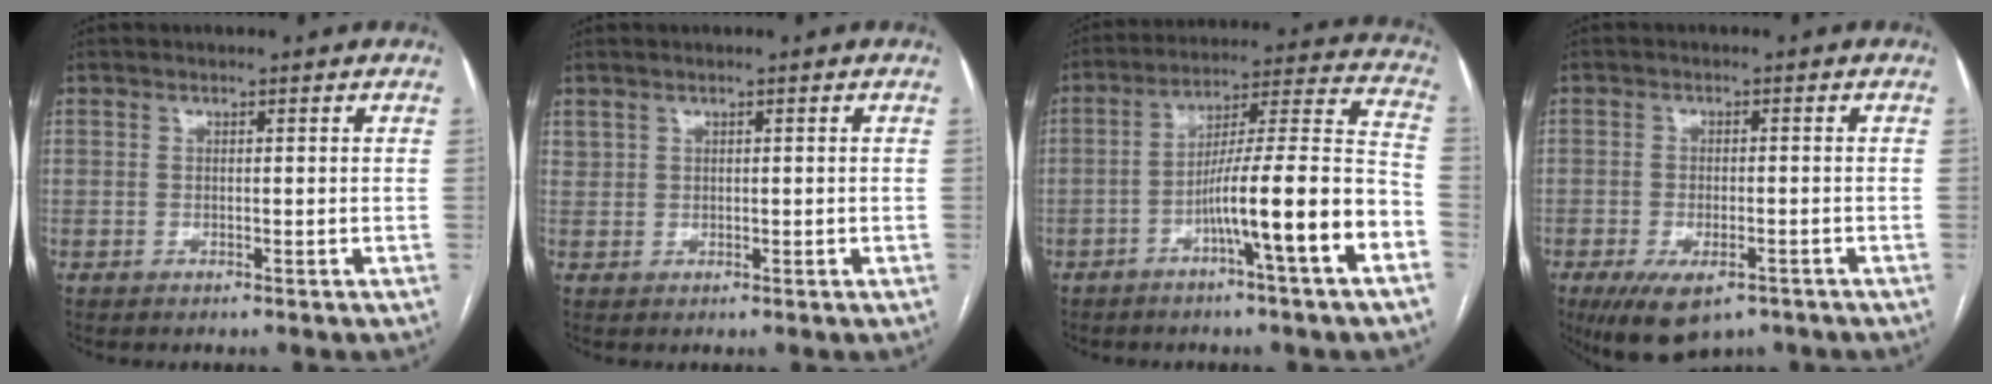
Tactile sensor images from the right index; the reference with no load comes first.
{"total": 1.1, "force": [0.8, 0.7, 0.1], "torque": [0.003, 0.010, 0.017]}
{"total": 15.1, "force": [-6.3, -0.4, 13.7], "torque": [-0.213, 0.017, -0.100]}
{"total": 8.4, "force": [-5.3, 3.5, 5.5], "torque": [-0.091, -0.013, -0.079]}